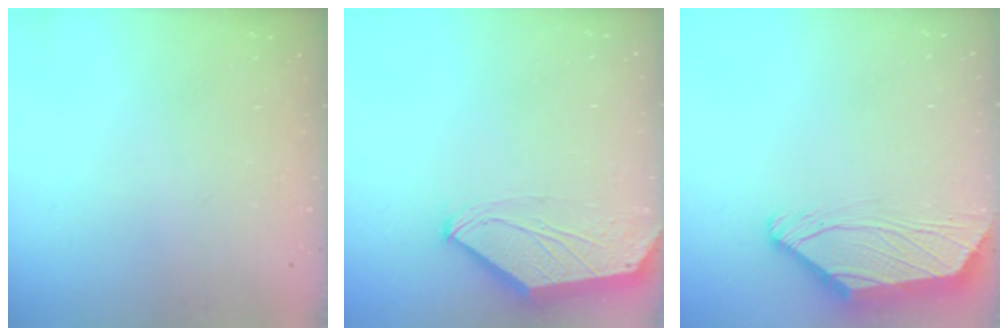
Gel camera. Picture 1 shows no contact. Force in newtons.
{"total": 0.0}
{"total": 1.6, "press": 1.5, "slide": 0.6}